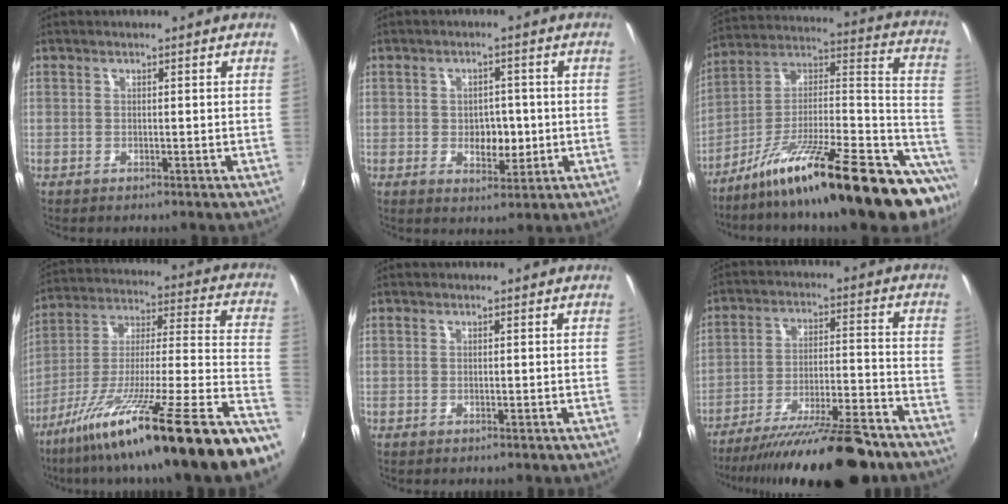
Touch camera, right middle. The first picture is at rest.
{"total": 5.3, "force": [-0.7, 3.7, 3.7], "torque": [-0.057, -0.004, -0.006]}
{"total": 27.1, "force": [-16.6, 4.2, 21.0], "torque": [-0.276, -0.007, -0.276]}
{"total": 27.7, "force": [-18.1, -0.4, 21.0], "torque": [-0.299, -0.053, -0.296]}
{"total": 0.0}
{"total": 21.9, "force": [-18.1, 3.9, 11.7], "torque": [-0.209, -0.038, -0.270]}